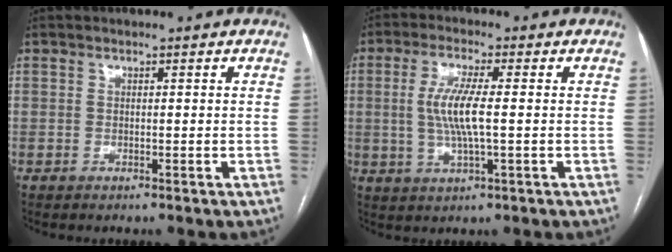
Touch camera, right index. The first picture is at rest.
{"total": 8.9, "force": [0.0, 1.4, 8.8], "torque": [-0.185, 0.003, -0.003]}